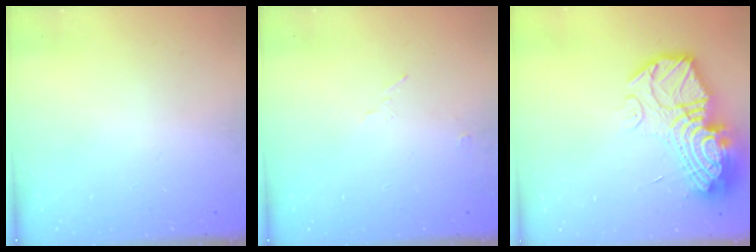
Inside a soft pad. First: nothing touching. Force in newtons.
{"total": 4.4, "press": 3.6, "slide": 2.6}
{"total": 23.2, "press": 23.1, "slide": 2.1}